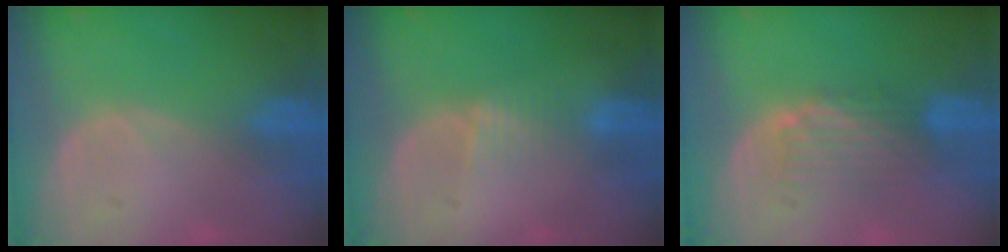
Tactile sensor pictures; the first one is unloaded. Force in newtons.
{"total": 1.9, "press": 1.9, "slide": 0.2}
{"total": 5.1, "press": 4.4, "slide": 2.6}